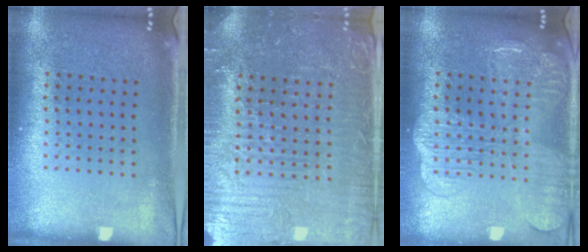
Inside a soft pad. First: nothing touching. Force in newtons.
{"total": 4.6, "press": 4.4, "slide": 1.4}
{"total": 2.8, "press": 2.8, "slide": 0.6}